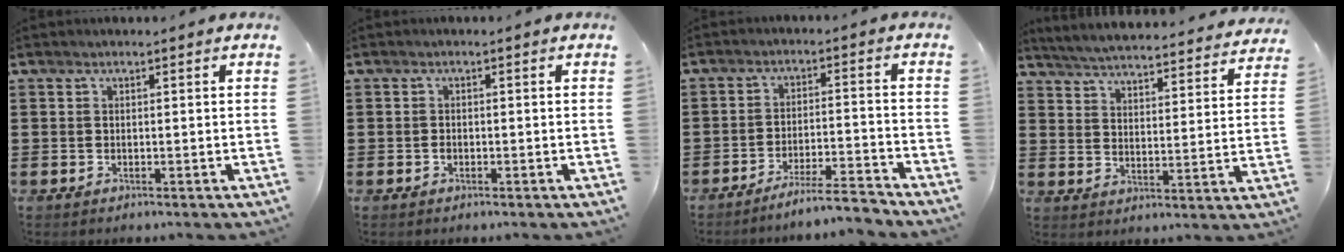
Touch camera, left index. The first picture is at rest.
{"total": 0.8, "force": [-0.5, 0.5, 0.4], "torque": [-0.011, -0.002, -0.009]}
{"total": 5.5, "force": [-5.2, -0.4, 2.0], "torque": [-0.036, -0.011, -0.099]}
{"total": 4.6, "force": [4.5, -0.6, 0.6], "torque": [-0.036, -0.039, 0.074]}